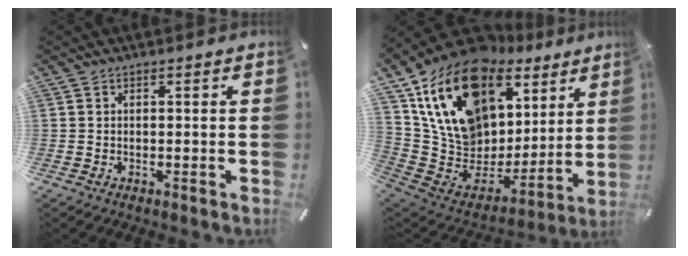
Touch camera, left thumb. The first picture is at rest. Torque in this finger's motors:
{"motor_torque": [3.94, 1.07, 1.59, -1.18, 1.05]}